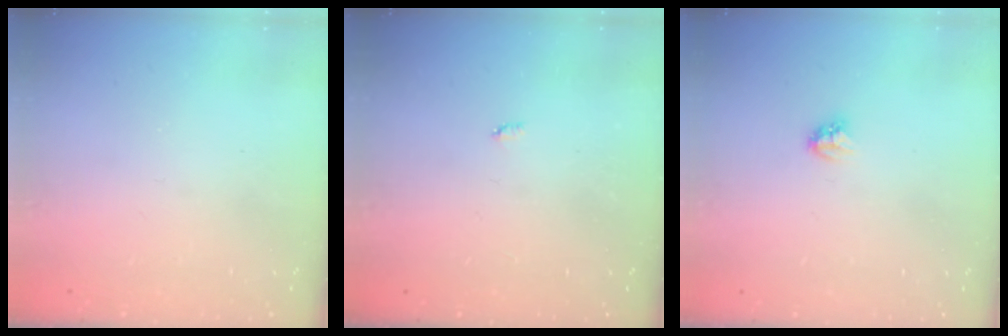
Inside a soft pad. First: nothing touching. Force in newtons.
{"total": 2.1, "press": 2.1, "slide": 0.4}
{"total": 2.8, "press": 2.8, "slide": 0.3}